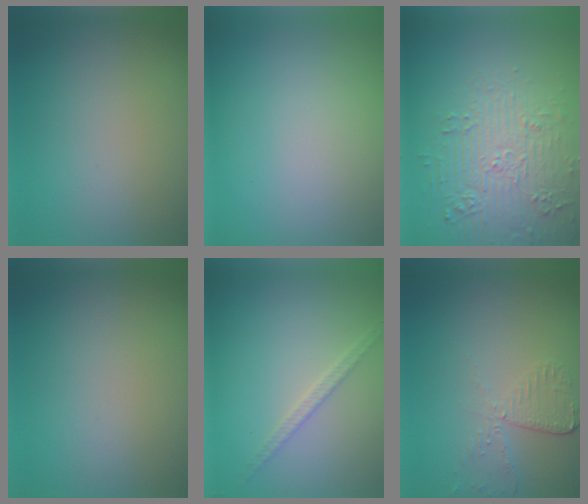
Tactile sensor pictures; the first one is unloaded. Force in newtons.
{"total": 0.0}
{"total": 4.6, "press": 4.6, "slide": 0.8}
{"total": 0.0}
{"total": 1.7, "press": 1.7, "slide": 0.2}
{"total": 2.7, "press": 2.4, "slide": 1.2}